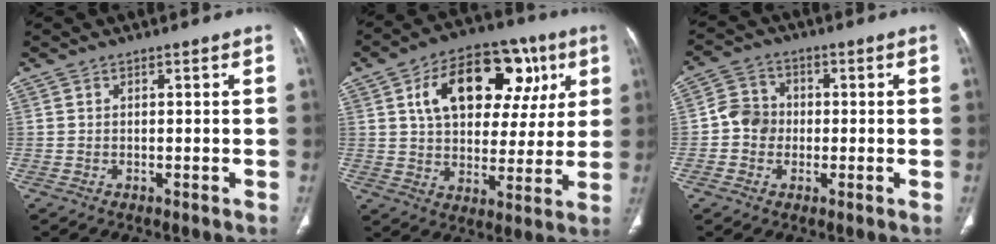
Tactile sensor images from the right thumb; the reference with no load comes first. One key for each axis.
{"total": 21.4, "fx": 7.8, "fy": 13.0, "fz": 15.1, "tx": -0.182, "ty": 0.013, "tz": 0.118}
{"total": 5.7, "fx": -0.7, "fy": 5.3, "fz": 2.1, "tx": -0.014, "ty": 0.015, "tz": -0.023}